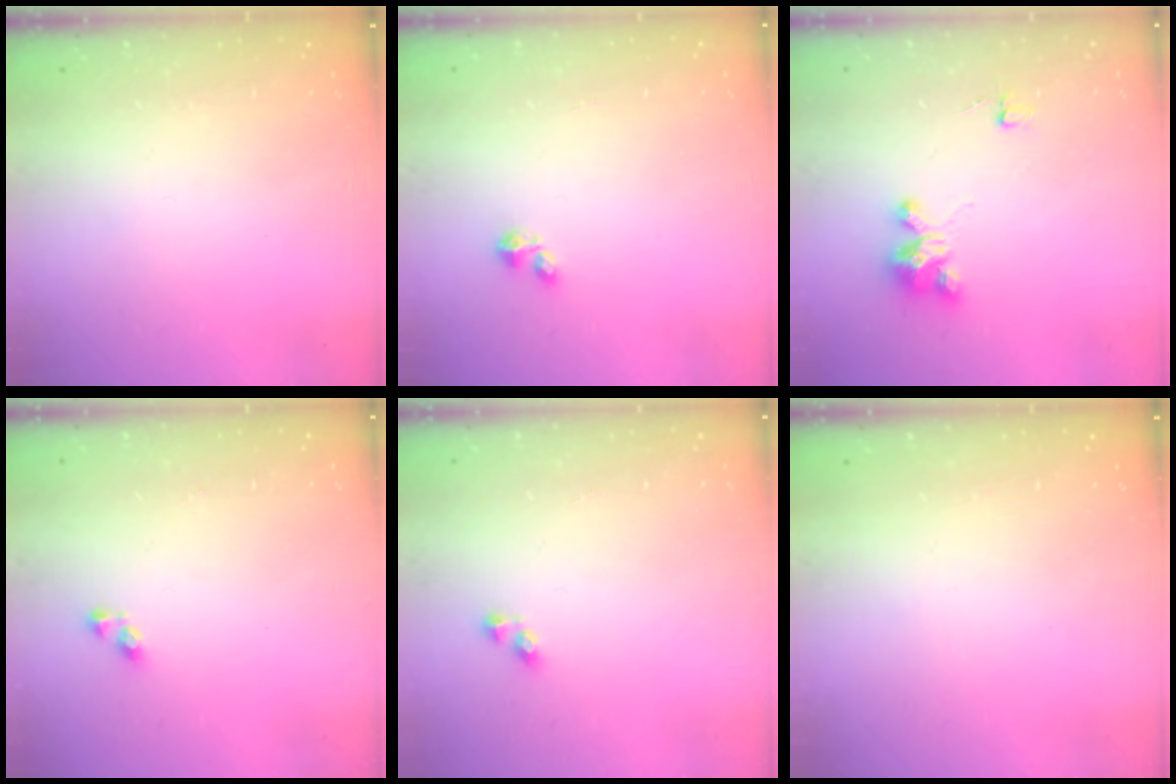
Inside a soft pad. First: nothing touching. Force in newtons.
{"total": 2.4, "press": 2.4, "slide": 0.3}
{"total": 4.0, "press": 4.0, "slide": 0.2}
{"total": 3.9, "press": 3.8, "slide": 0.7}
{"total": 2.5, "press": 2.5, "slide": 0.2}
{"total": 0.0}